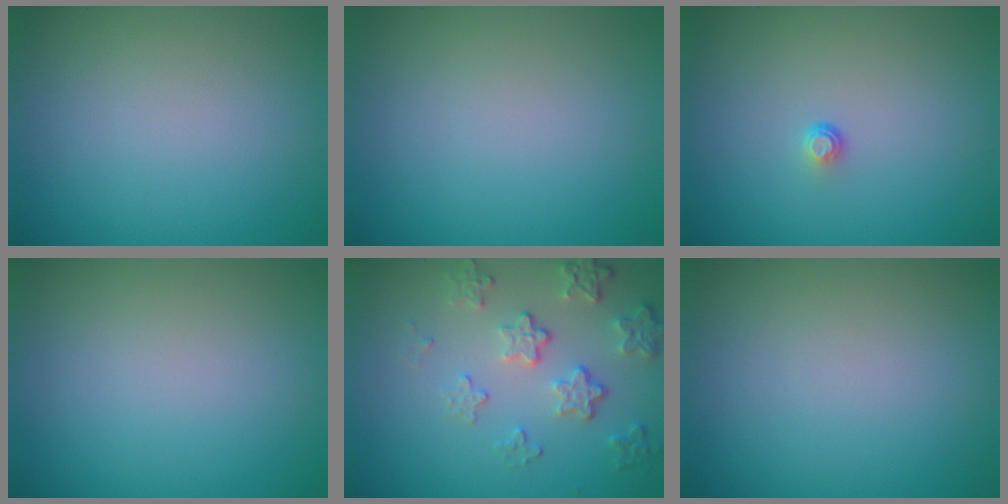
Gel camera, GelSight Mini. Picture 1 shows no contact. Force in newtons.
{"total": 0.0}
{"total": 0.7, "press": 0.4, "slide": 0.6}
{"total": 0.0}
{"total": 4.2, "press": 3.2, "slide": 2.7}
{"total": 0.0}